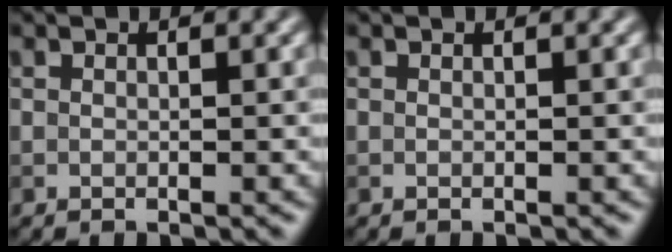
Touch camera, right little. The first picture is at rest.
{"total": 0.0}